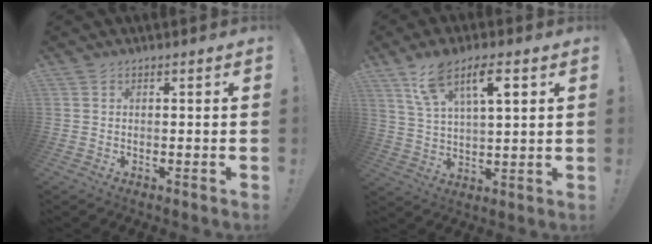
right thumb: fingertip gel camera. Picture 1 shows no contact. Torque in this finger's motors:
{"motor_torque": [-0.67, 0.94, 1.25, 0.52, 0.27]}